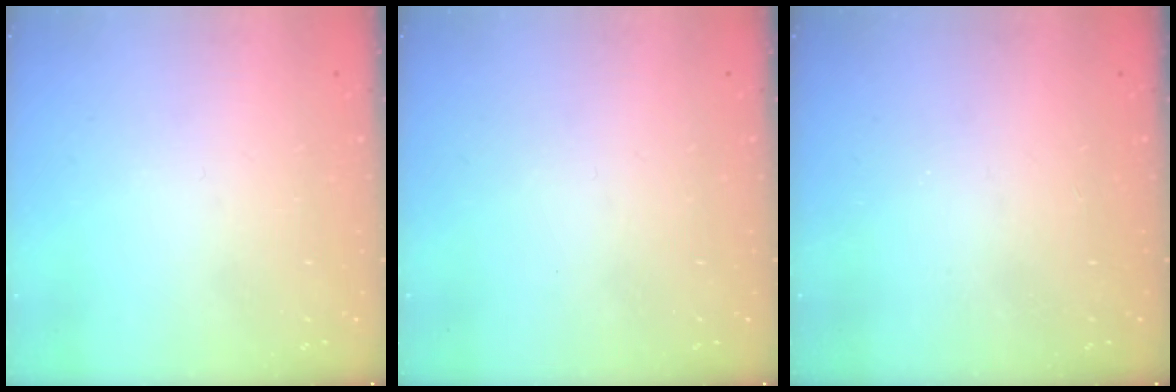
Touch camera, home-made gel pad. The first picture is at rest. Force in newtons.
{"total": 0.0}
{"total": 4.3, "press": 4.3, "slide": 0.6}